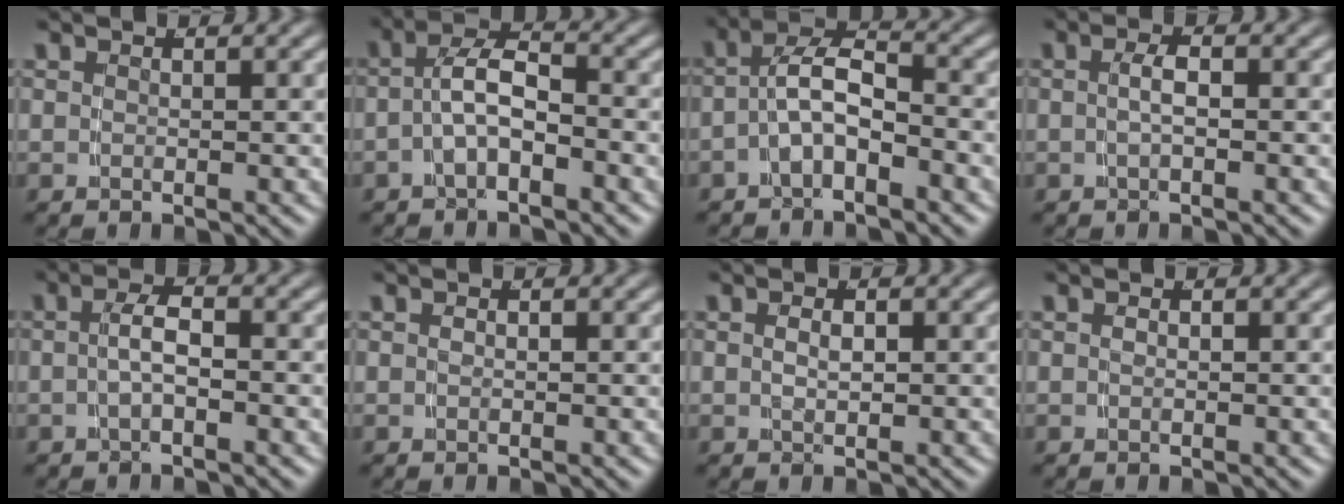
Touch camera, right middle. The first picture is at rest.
{"total": 3.5, "force": [-1.4, 1.5, 2.9], "torque": [-0.050, 0.000, -0.026]}
{"total": 4.4, "force": [-1.5, 2.4, 3.4], "torque": [-0.060, -0.007, -0.028]}
{"total": 1.8, "force": [-0.5, -0.1, 1.7], "torque": [-0.028, 0.000, -0.007]}
{"total": 2.3, "force": [-0.9, 0.2, 2.1], "torque": [-0.032, 0.002, -0.015]}
{"total": 0.0}
{"total": 1.2, "force": [-0.1, 0.2, 1.2], "torque": [-0.018, -0.006, 0.005]}
{"total": 0.0}